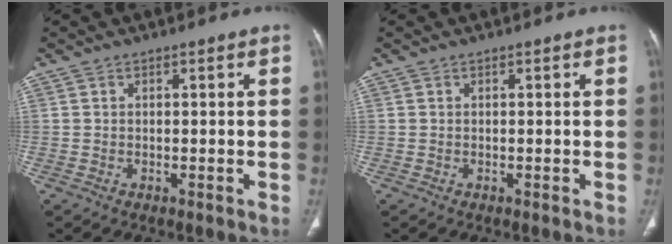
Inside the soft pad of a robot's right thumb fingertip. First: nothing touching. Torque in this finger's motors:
{"motor_torque": [-0.05, -0.13, 0.27, -0.08, 0.05]}